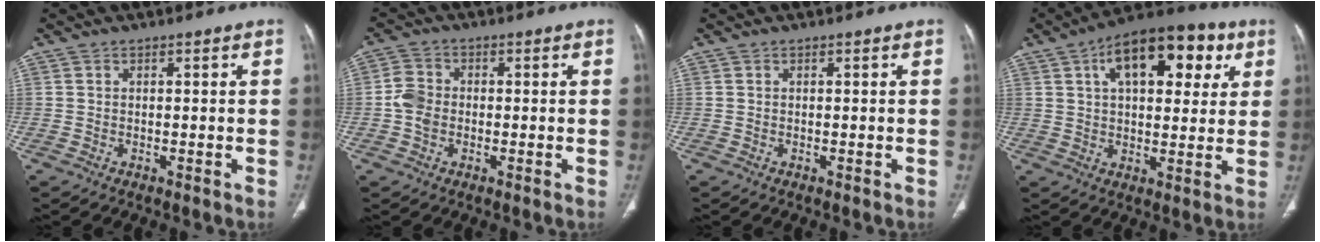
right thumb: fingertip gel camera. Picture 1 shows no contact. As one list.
[{"total": 4.5, "force": [-0.7, 3.6, 2.6], "torque": [-0.048, 0.009, -0.019]}, {"total": 0.0}, {"total": 18.1, "force": [7.0, 9.4, 13.8], "torque": [-0.163, 0.006, 0.101]}]